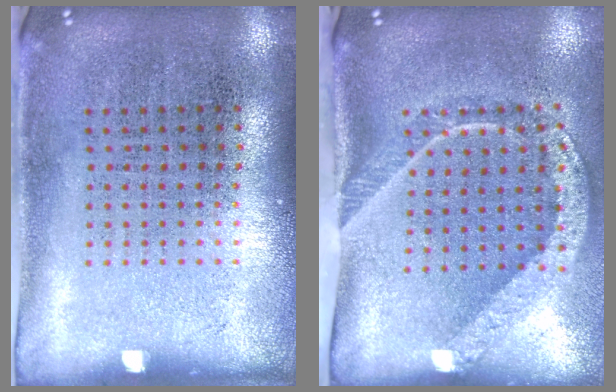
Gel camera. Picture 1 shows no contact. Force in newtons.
{"total": 2.1, "press": 1.5, "slide": 1.5}